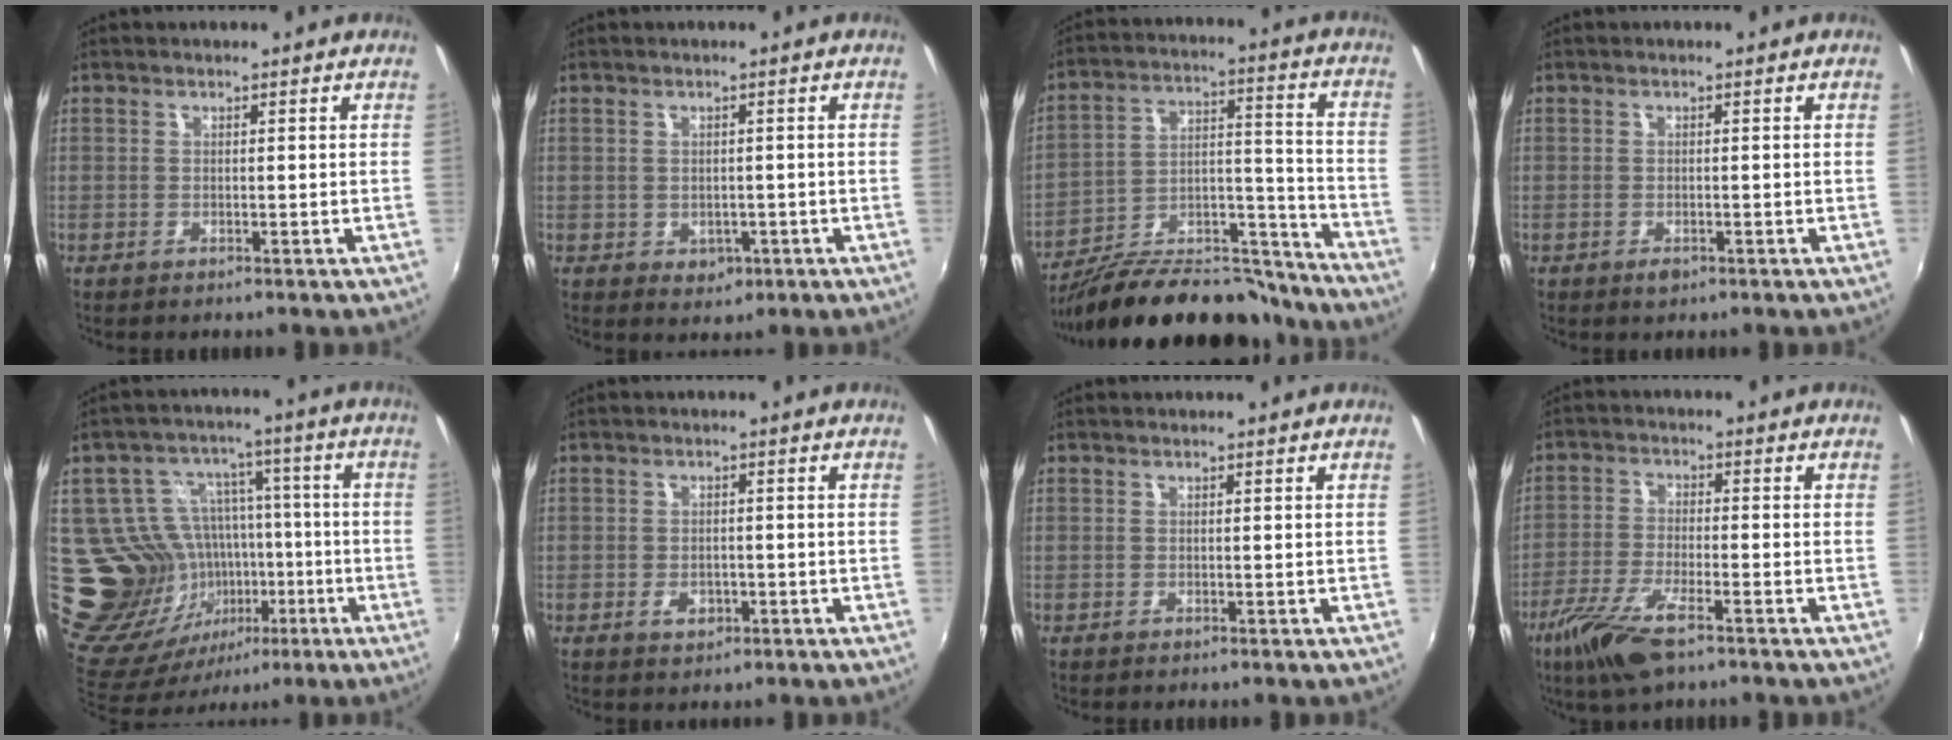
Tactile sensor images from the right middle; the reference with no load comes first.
{"total": 3.1, "force": [-0.6, 2.7, 1.3], "torque": [-0.023, -0.003, -0.001]}
{"total": 23.3, "force": [-19.5, 8.5, 9.5], "torque": [-0.157, 0.044, -0.282]}
{"total": 1.1, "force": [-0.8, 0.6, 0.6], "torque": [-0.010, -0.004, -0.015]}
{"total": 18.6, "force": [-3.1, 16.3, 8.3], "torque": [-0.192, 0.013, -0.015]}
{"total": 2.8, "force": [-1.2, 2.0, 1.4], "torque": [-0.026, -0.002, -0.017]}
{"total": 0.0}
{"total": 9.8, "force": [-6.3, 2.2, 7.2], "torque": [-0.166, -0.023, -0.126]}